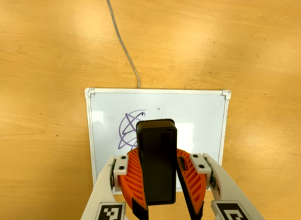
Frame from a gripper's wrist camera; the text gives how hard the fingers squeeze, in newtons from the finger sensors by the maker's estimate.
{"total": 10.1, "left": 10.5, "right": 9.7}